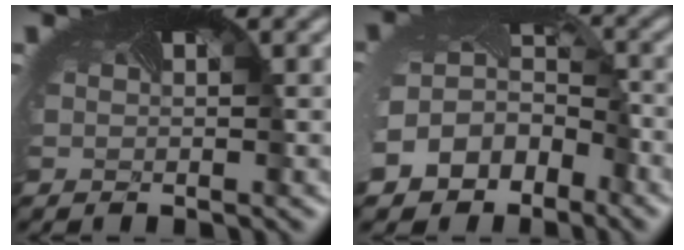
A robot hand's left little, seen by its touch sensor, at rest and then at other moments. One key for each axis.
{"total": 10.5, "fx": -5.8, "fy": 8.0, "fz": 3.5, "tx": -0.086, "ty": -0.045, "tz": -0.082}